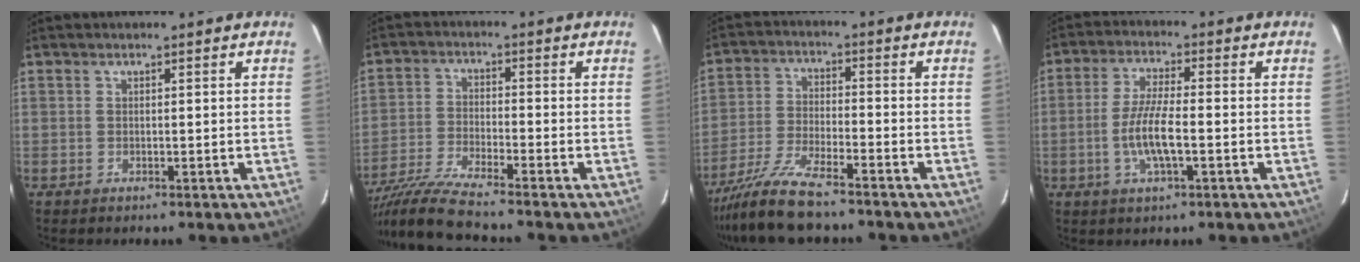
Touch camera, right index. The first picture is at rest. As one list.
[{"total": 10.9, "force": [-9.8, -1.1, 4.6], "torque": [-0.109, -0.018, -0.194]}, {"total": 10.9, "force": [-9.4, 1.3, 5.5], "torque": [-0.120, -0.015, -0.175]}, {"total": 7.6, "force": [-2.0, 1.6, 7.2], "torque": [-0.145, -0.004, -0.041]}]